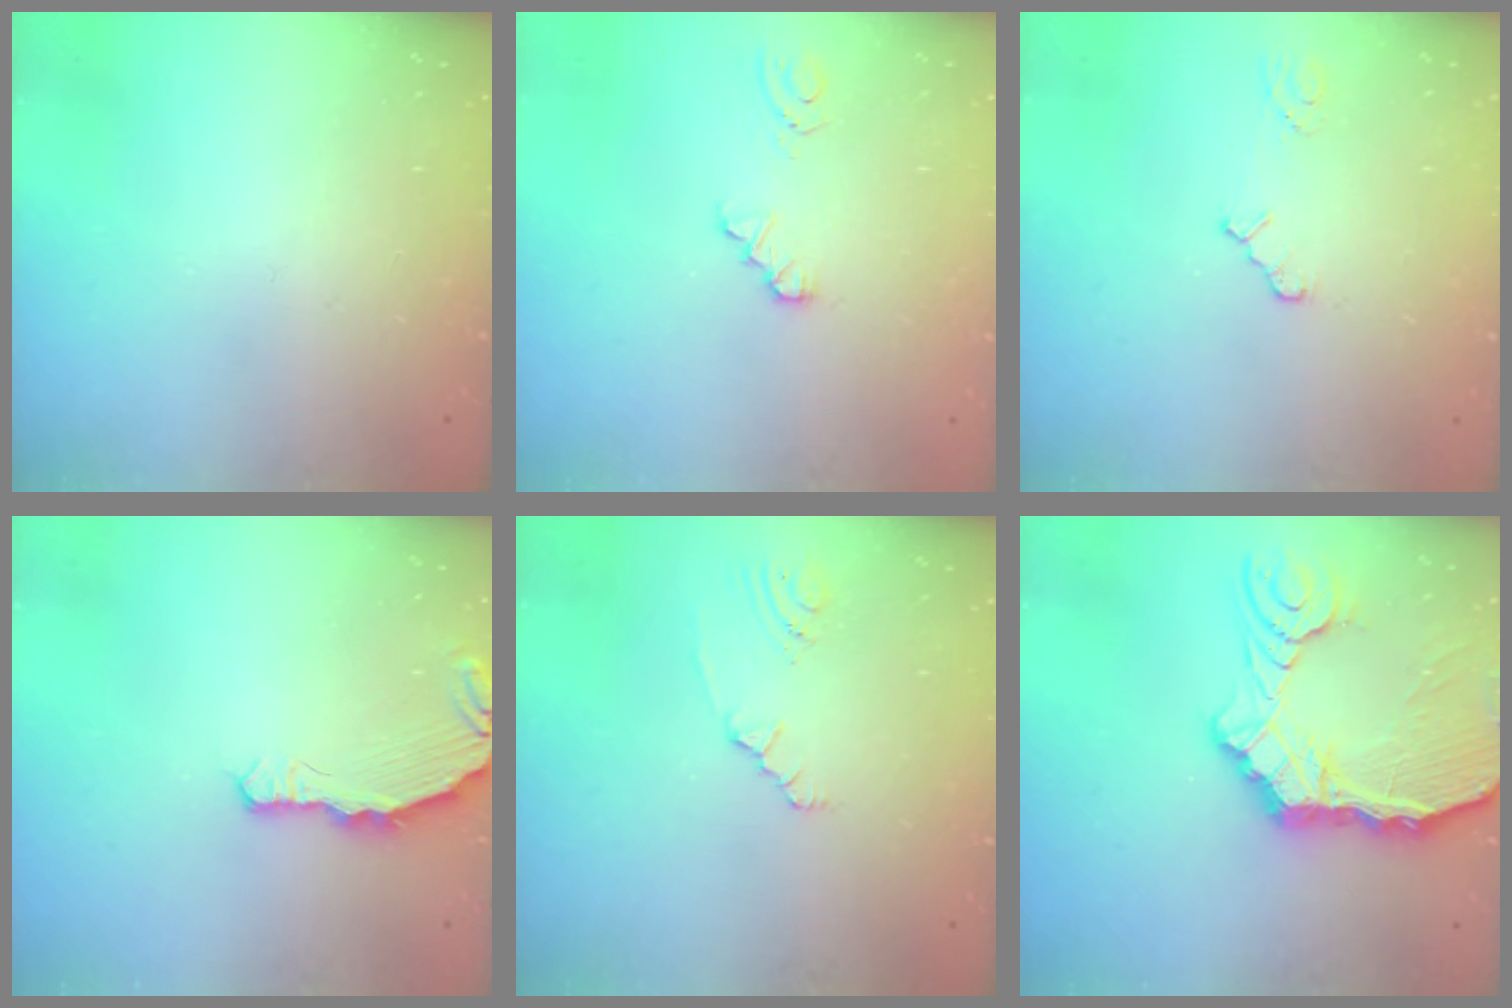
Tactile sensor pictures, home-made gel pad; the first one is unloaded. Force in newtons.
{"total": 1.9, "press": 1.9, "slide": 0.2}
{"total": 2.5, "press": 2.5, "slide": 0.3}
{"total": 7.4, "press": 5.3, "slide": 5.1}
{"total": 2.1, "press": 1.8, "slide": 1.1}
{"total": 16.1, "press": 15.6, "slide": 4.1}